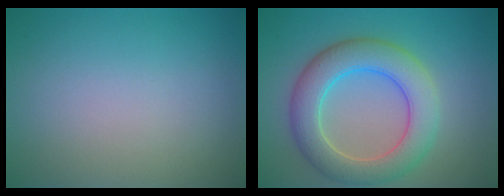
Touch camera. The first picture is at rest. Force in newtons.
{"total": 6.7, "press": 6.7, "slide": 0.5}